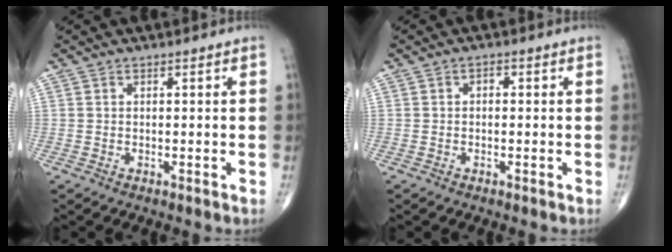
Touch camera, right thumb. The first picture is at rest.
{"total": 1.1, "force": [0.0, 0.8, 0.7], "torque": [-0.005, 0.004, -0.004]}